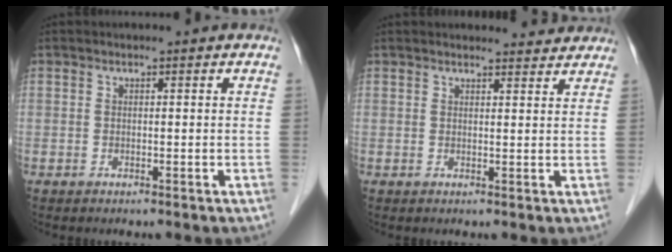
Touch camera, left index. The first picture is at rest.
{"total": 4.6, "force": [4.5, 0.7, 0.4], "torque": [-0.007, 0.006, 0.046]}